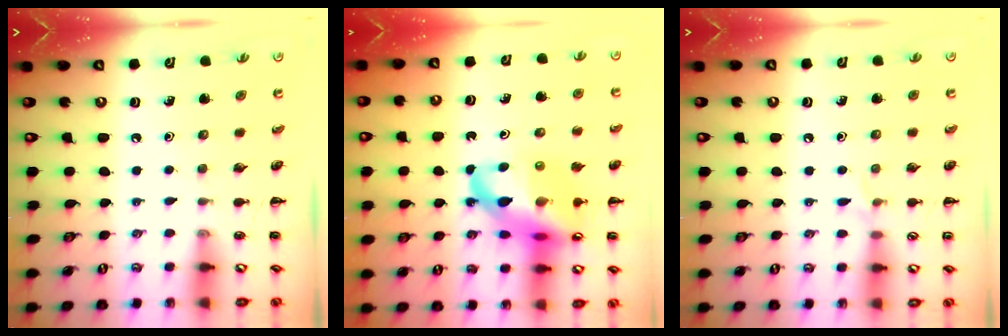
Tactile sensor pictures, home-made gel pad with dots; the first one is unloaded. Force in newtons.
{"total": 20.5, "press": 20.0, "slide": 4.3}
{"total": 3.9, "press": 3.6, "slide": 1.5}